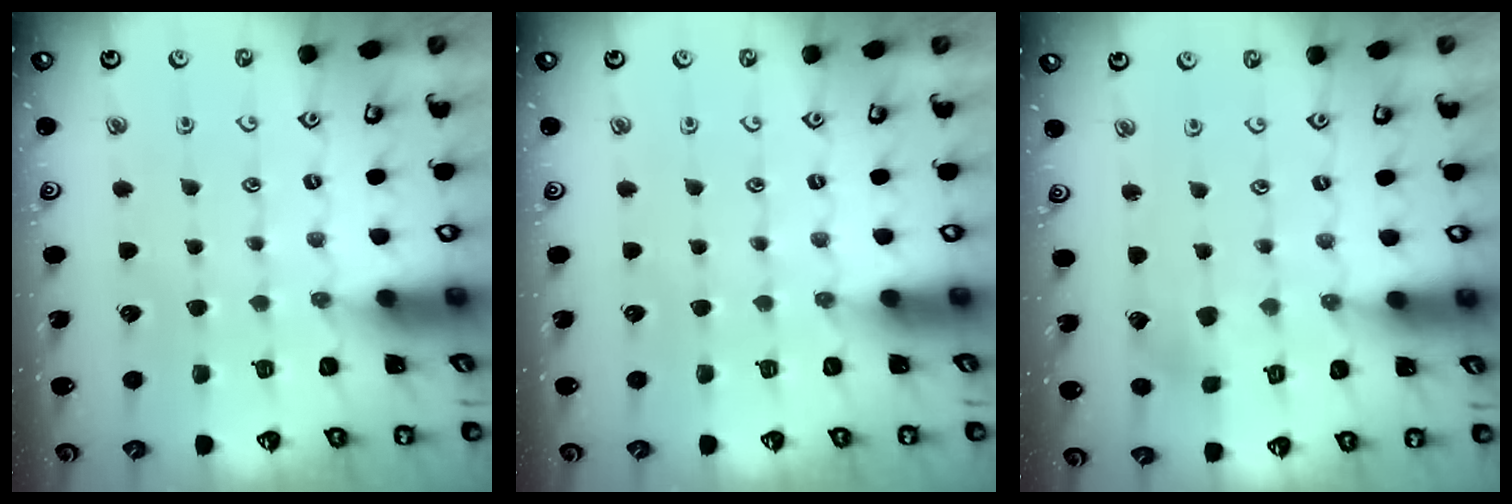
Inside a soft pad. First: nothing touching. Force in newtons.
{"total": 0.0}
{"total": 2.8, "press": 2.8, "slide": 0.3}